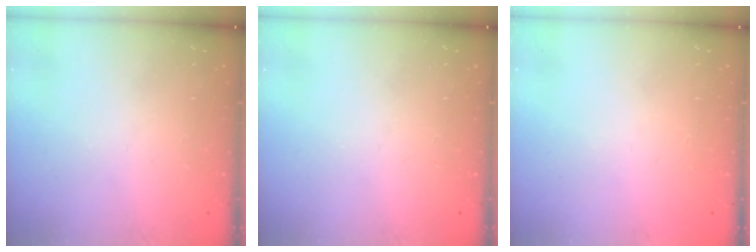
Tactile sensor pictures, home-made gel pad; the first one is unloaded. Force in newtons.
{"total": 0.0}
{"total": 1.5, "press": 1.5, "slide": 0.1}